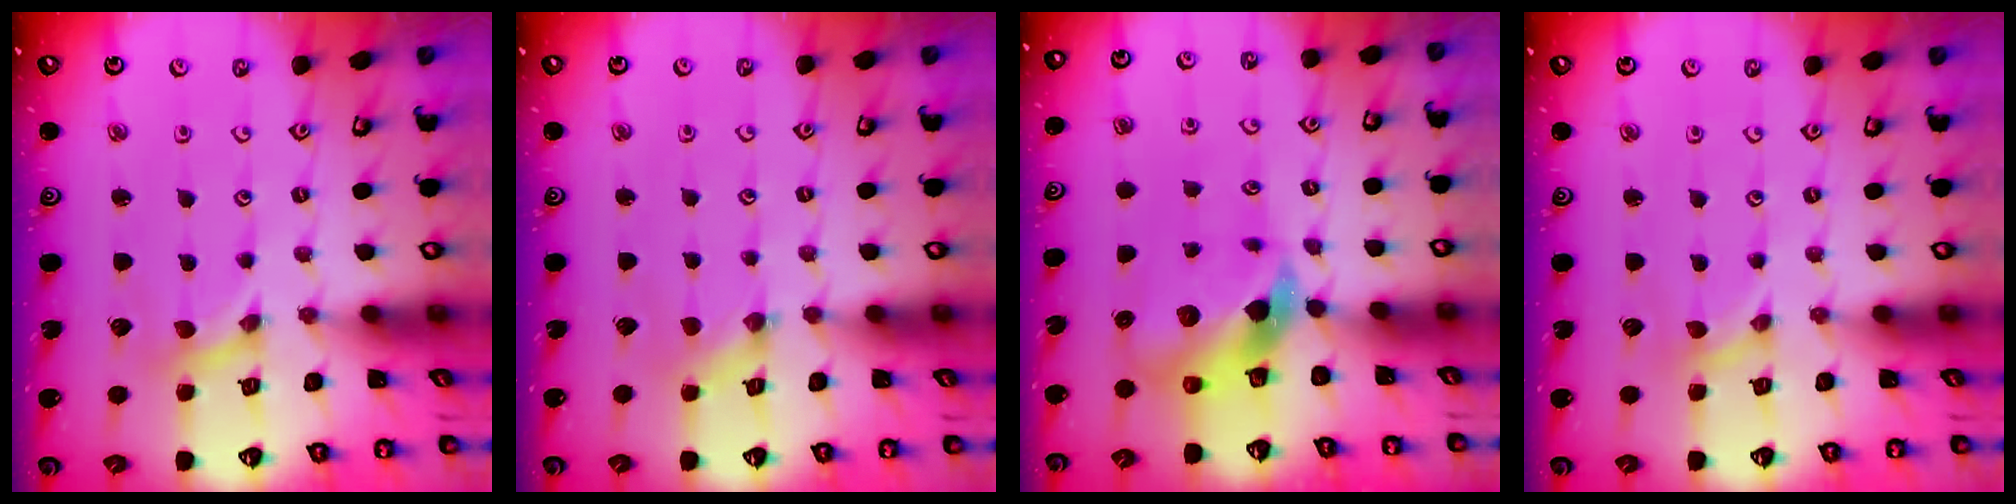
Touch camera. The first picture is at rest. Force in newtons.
{"total": 0.8, "press": 0.7, "slide": 0.2}
{"total": 8.4, "press": 8.3, "slide": 1.3}
{"total": 0.0}